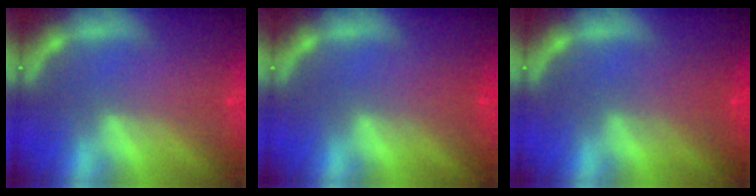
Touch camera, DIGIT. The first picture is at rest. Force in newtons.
{"total": 1.4}
{"total": 2.5}